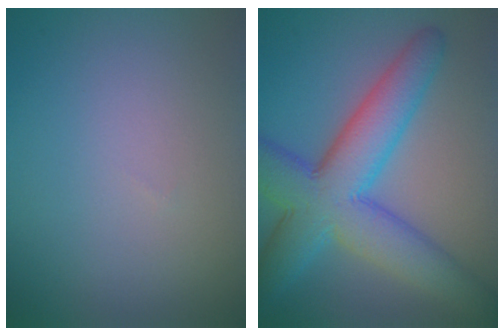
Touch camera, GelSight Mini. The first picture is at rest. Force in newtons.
{"total": 9.3, "press": 9.3, "slide": 0.1}